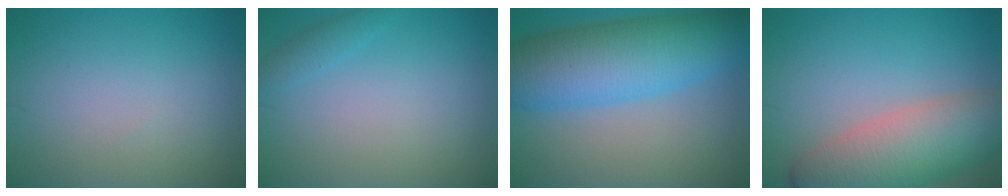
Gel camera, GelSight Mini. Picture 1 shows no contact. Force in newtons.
{"total": 1.3, "press": 1.3, "slide": 0.1}
{"total": 10.7, "press": 10.7, "slide": 0.3}
{"total": 8.8, "press": 8.7, "slide": 0.7}